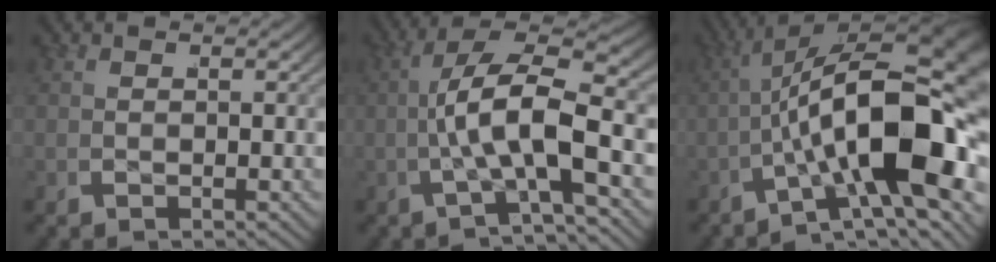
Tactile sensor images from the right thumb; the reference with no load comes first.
{"total": 7.7, "force": [-0.6, 2.8, 7.2], "torque": [-0.140, -0.020, -0.002]}
{"total": 18.2, "force": [-1.8, 8.4, 16.0], "torque": [-0.236, -0.037, -0.007]}